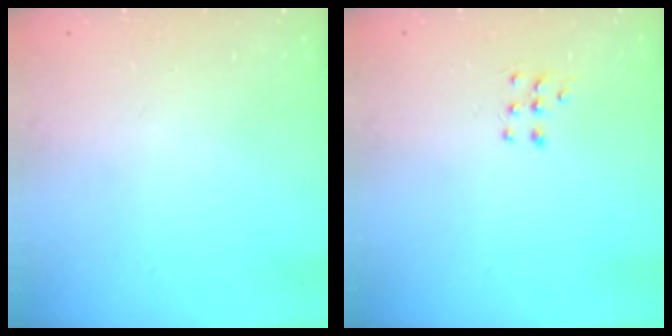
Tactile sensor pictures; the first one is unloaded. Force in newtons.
{"total": 6.4, "press": 6.3, "slide": 0.8}